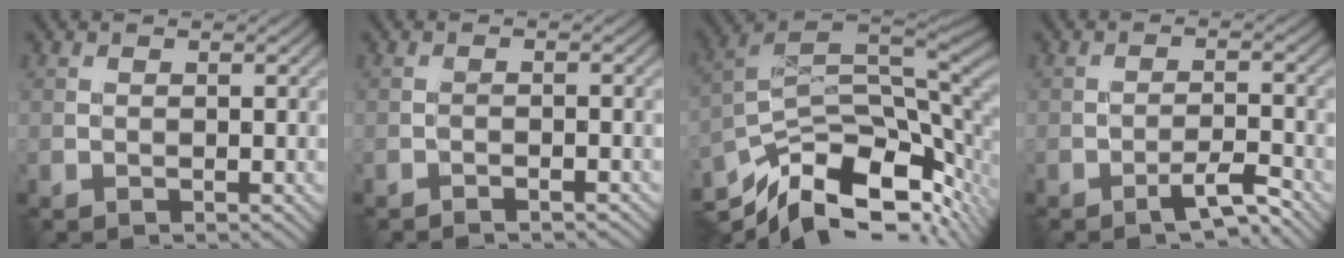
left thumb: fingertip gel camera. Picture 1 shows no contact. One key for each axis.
{"total": 1.2, "fx": -1.0, "fy": 0.1, "fz": 0.6, "tx": -0.005, "ty": 0.005, "tz": -0.024}
{"total": 14.6, "fx": -7.7, "fy": 6.5, "fz": 10.7, "tx": -0.232, "ty": -0.027, "tz": -0.127}
{"total": 3.6, "fx": -2.8, "fy": 0.4, "fz": 2.2, "tx": -0.035, "ty": 0.010, "tz": -0.052}